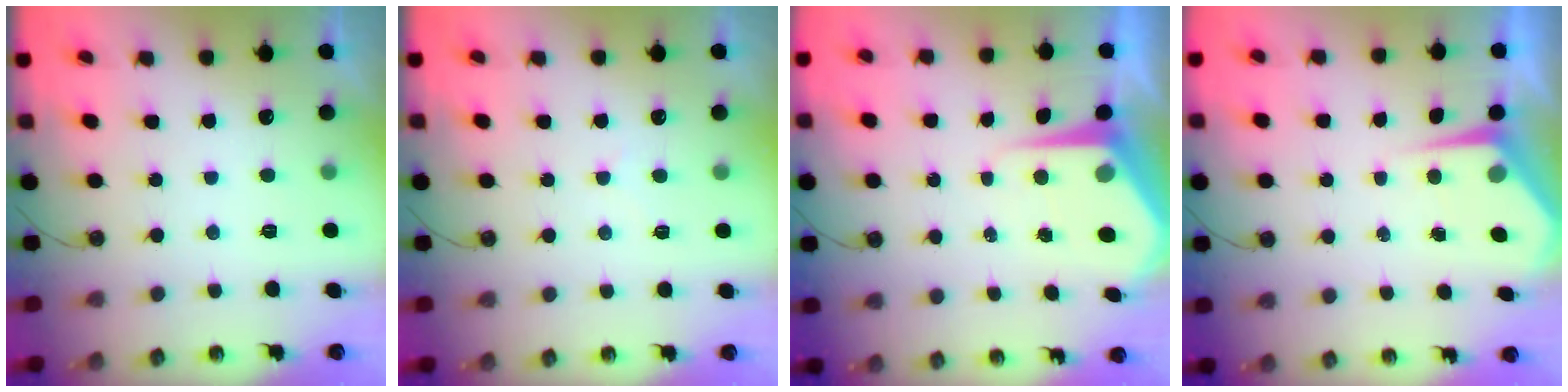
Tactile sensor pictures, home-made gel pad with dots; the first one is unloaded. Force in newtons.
{"total": 5.0, "press": 4.9, "slide": 0.6}
{"total": 7.8, "press": 7.7, "slide": 0.7}
{"total": 4.8, "press": 4.8, "slide": 0.5}